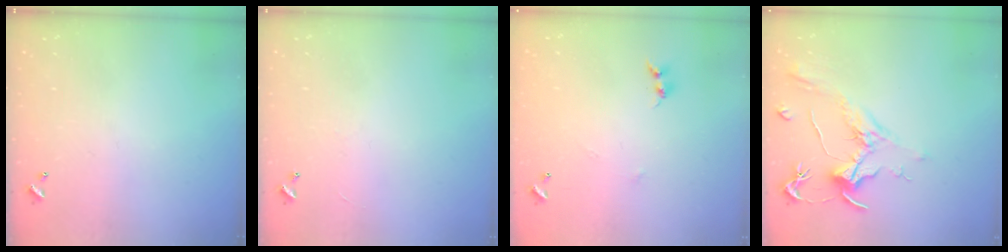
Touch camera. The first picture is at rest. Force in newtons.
{"total": 1.2, "press": 1.1, "slide": 0.4}
{"total": 5.8, "press": 5.8, "slide": 0.7}
{"total": 2.1, "press": 2.0, "slide": 0.8}